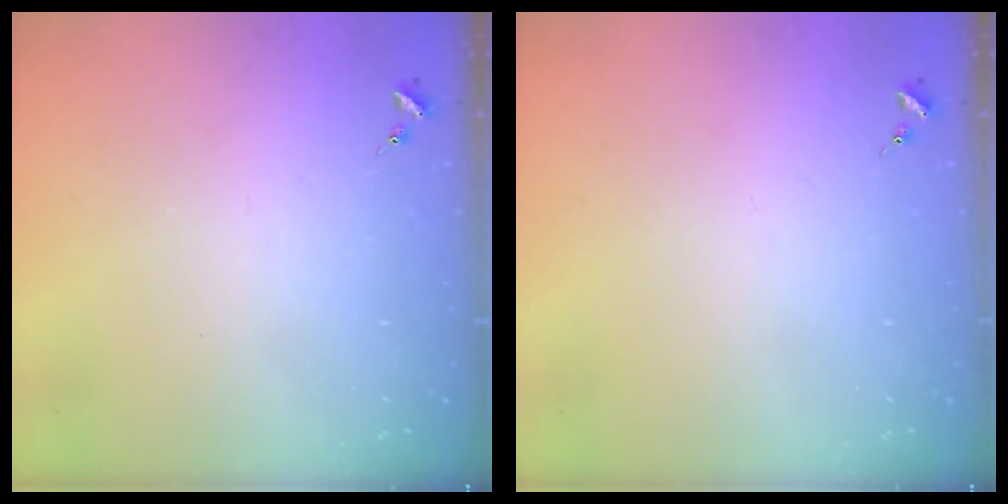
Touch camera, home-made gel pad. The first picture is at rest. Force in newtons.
{"total": 0.0}